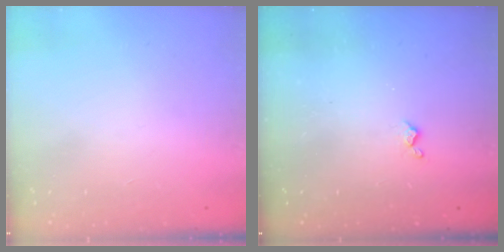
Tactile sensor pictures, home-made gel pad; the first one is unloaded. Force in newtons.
{"total": 3.1, "press": 3.1, "slide": 0.7}